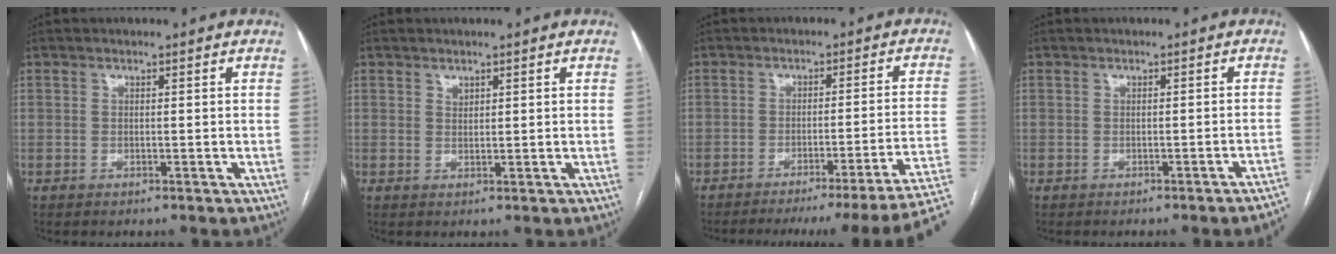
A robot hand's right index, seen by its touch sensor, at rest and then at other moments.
{"total": 1.0, "force": [0.7, 0.5, 0.3], "torque": [-0.005, -0.003, 0.014]}
{"total": 17.0, "force": [-13.6, -3.1, 9.8], "torque": [-0.067, -0.003, -0.174]}
{"total": 5.0, "force": [-4.5, -1.2, 2.0], "torque": [-0.008, -0.009, -0.051]}